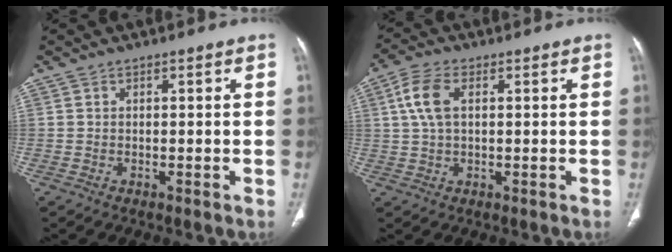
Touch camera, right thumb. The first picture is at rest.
{"total": 6.5, "force": [1.6, 3.5, 5.2], "torque": [-0.120, 0.013, 0.032]}